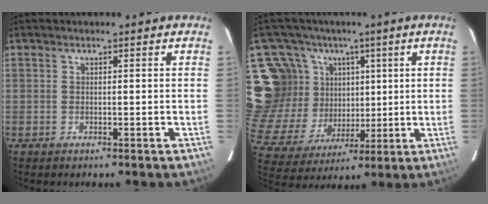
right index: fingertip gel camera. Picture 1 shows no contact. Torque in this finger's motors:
{"motor_torque": [-0.02, 0.09, 0.03, -0.02]}